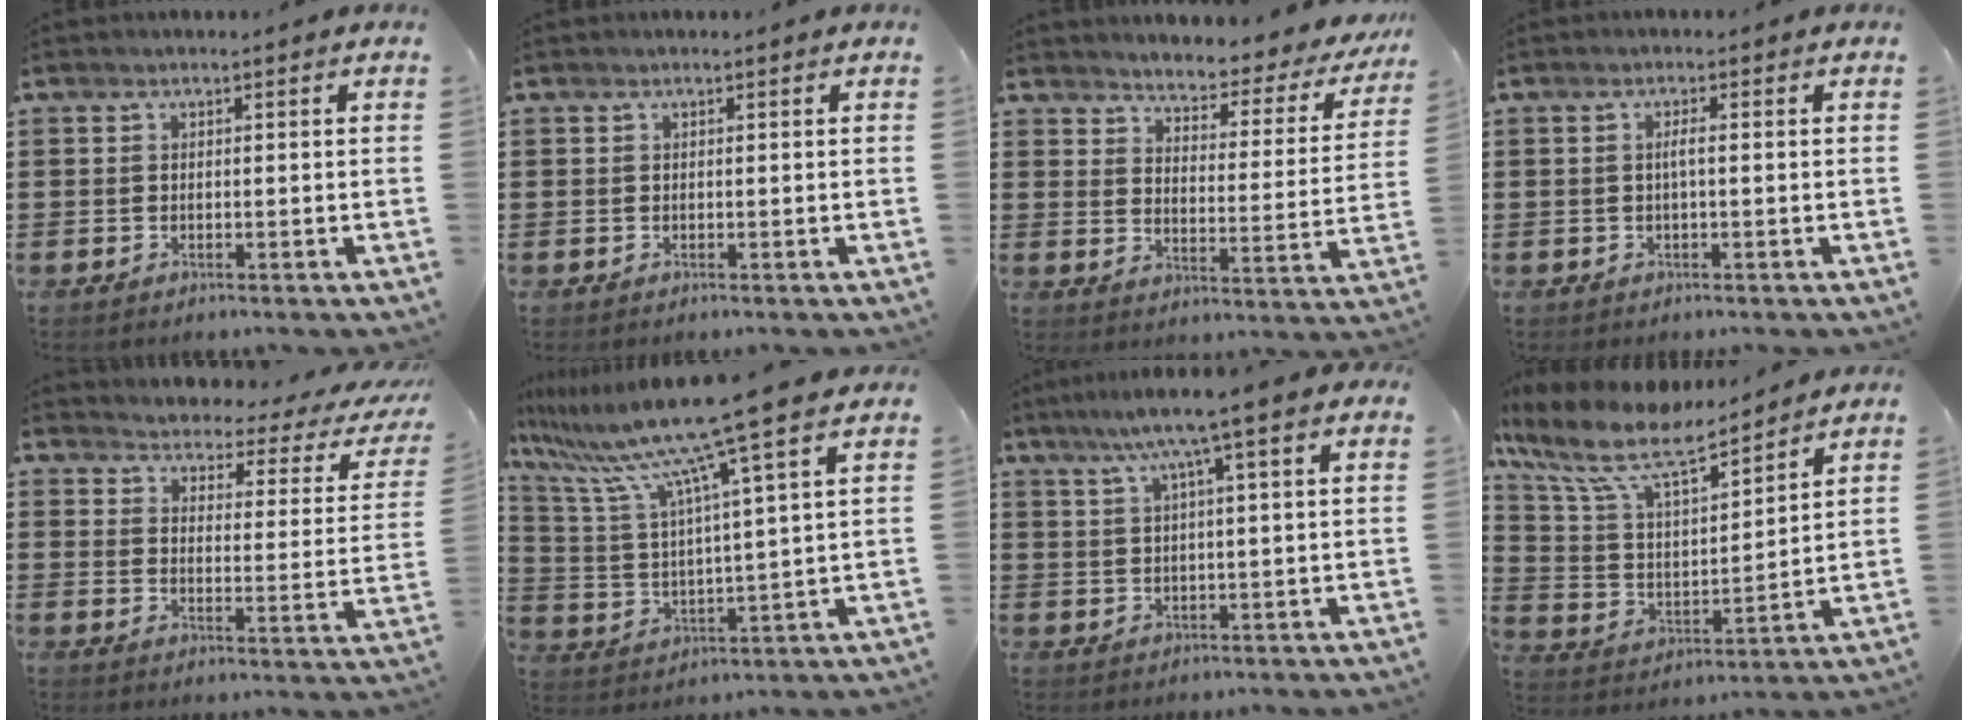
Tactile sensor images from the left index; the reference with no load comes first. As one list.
[{"total": 0.0}, {"total": 3.5, "force": [3.5, 0.4, 0.4], "torque": [-0.024, -0.037, 0.050]}, {"total": 1.6, "force": [-0.1, 0.1, 1.6], "torque": [-0.031, 0.001, -0.004]}, {"total": 2.5, "force": [2.4, 0.3, 0.6], "torque": [-0.034, -0.024, 0.032]}, {"total": 12.4, "force": [9.8, -0.5, 7.5], "torque": [-0.178, -0.057, 0.156]}, {"total": 6.4, "force": [3.5, -0.1, 5.3], "torque": [-0.114, 0.001, 0.056]}, {"total": 10.3, "force": [7.9, 2.6, 6.0], "torque": [-0.156, -0.042, 0.132]}]